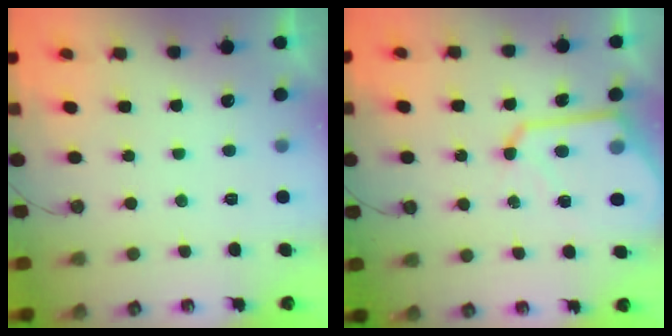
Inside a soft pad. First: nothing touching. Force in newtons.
{"total": 12.0, "press": 11.9, "slide": 1.1}